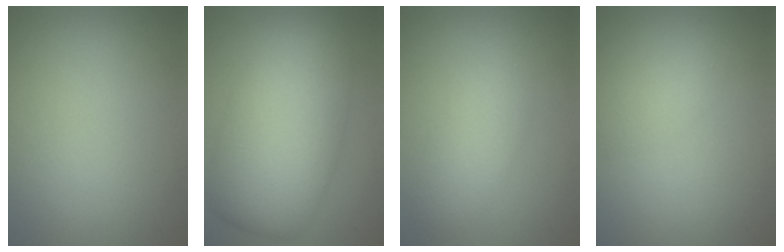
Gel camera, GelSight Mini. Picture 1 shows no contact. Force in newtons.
{"total": 9.6, "press": 9.6, "slide": 0.4}
{"total": 2.9, "press": 2.9, "slide": 0.0}
{"total": 1.6, "press": 1.6, "slide": 0.1}